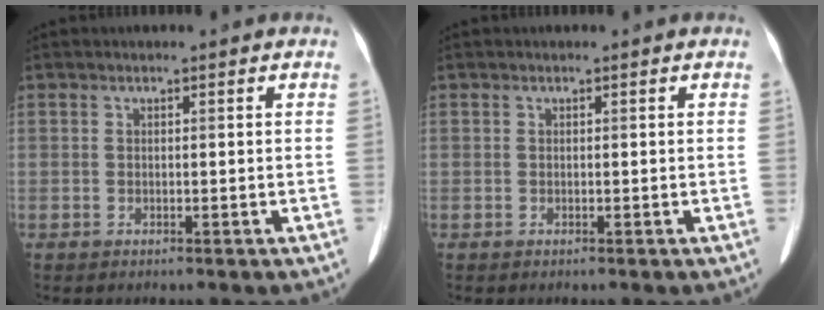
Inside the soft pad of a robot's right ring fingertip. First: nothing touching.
{"total": 0.0}